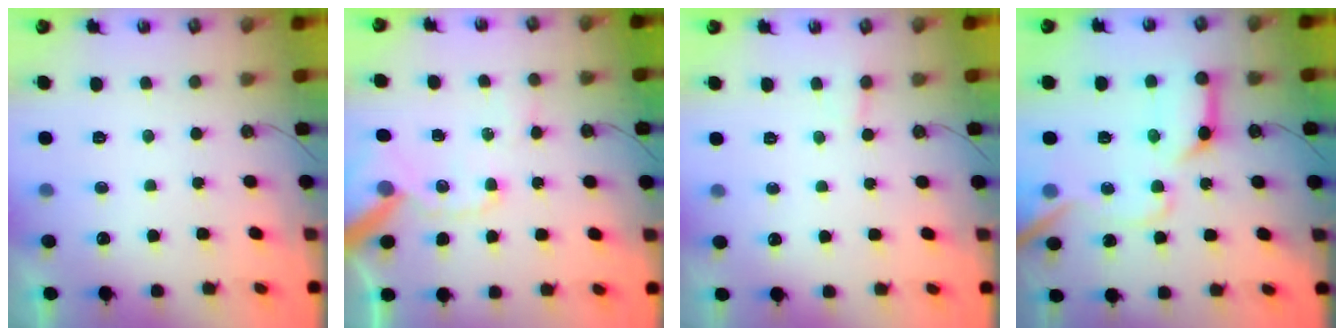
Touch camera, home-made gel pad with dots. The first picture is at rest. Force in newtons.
{"total": 13.3, "press": 13.2, "slide": 2.0}
{"total": 3.3, "press": 3.3, "slide": 0.4}
{"total": 18.4, "press": 18.2, "slide": 2.0}